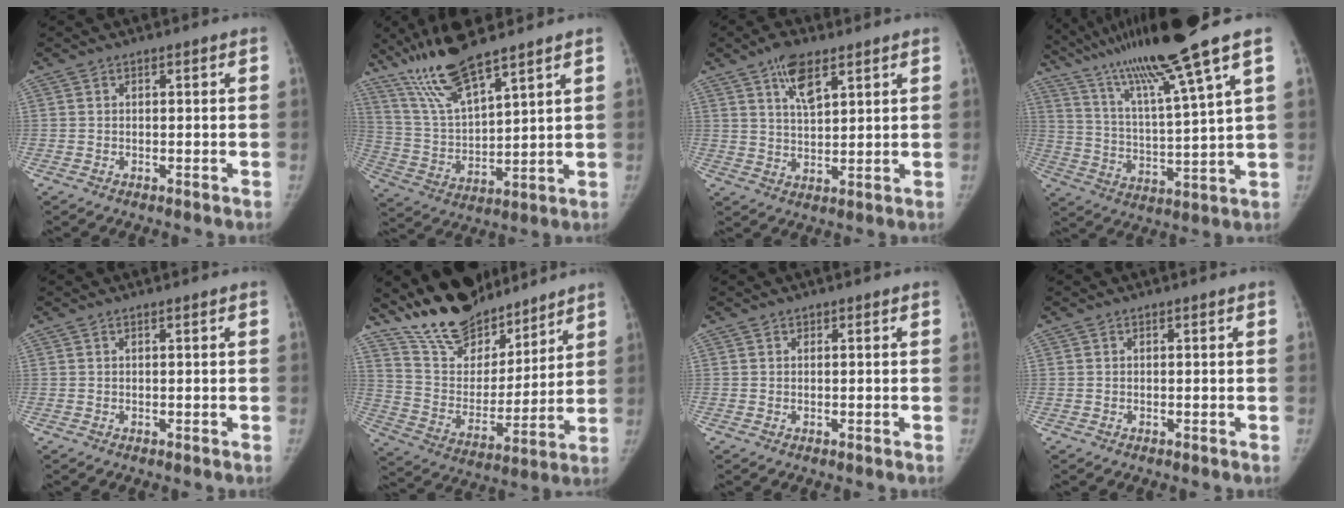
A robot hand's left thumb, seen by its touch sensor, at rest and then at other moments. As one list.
[{"total": 14.0, "force": [10.8, 2.3, 8.7], "torque": [-0.169, -0.047, 0.221]}, {"total": 7.2, "force": [4.2, 2.9, 5.0], "torque": [-0.077, -0.020, 0.074]}, {"total": 18.9, "force": [13.4, -1.2, 13.2], "torque": [-0.222, -0.052, 0.239]}, {"total": 0.0}, {"total": 18.7, "force": [15.9, 7.5, 6.4], "torque": [-0.068, -0.097, 0.286]}, {"total": 0.0}, {"total": 0.0}]